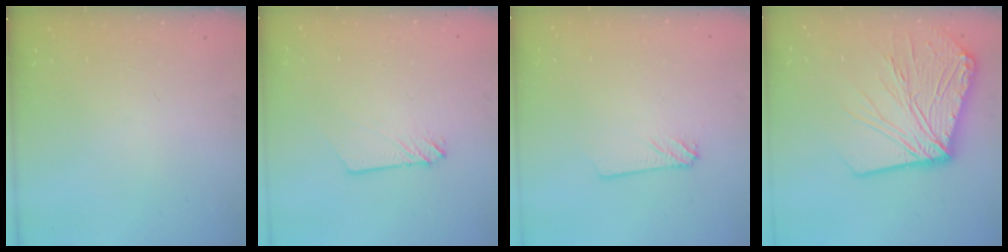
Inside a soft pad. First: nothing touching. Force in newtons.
{"total": 2.3, "press": 2.3, "slide": 0.2}
{"total": 2.9, "press": 2.9, "slide": 0.3}
{"total": 21.6, "press": 21.4, "slide": 2.7}